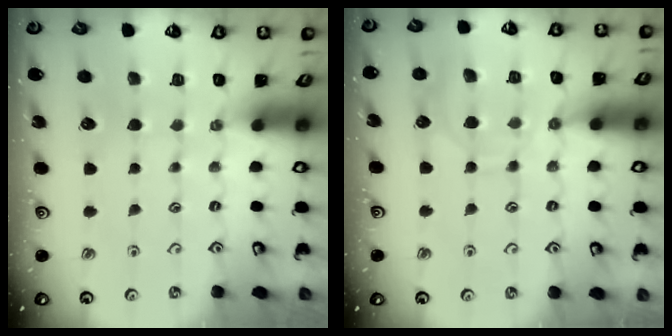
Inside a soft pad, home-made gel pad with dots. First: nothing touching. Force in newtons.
{"total": 10.3, "press": 10.2, "slide": 0.9}